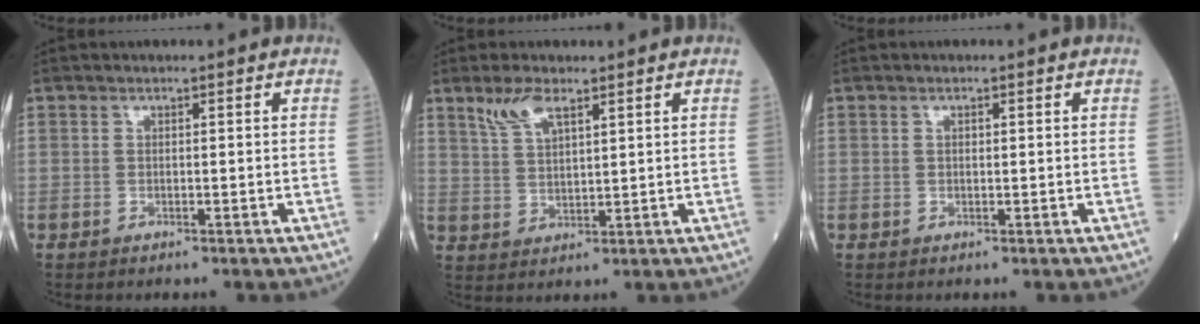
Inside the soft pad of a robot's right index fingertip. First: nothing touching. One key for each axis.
{"total": 5.1, "fx": 3.5, "fy": 1.3, "fz": 3.4, "tx": -0.079, "ty": 0.006, "tz": 0.076}
{"total": 0.6, "fx": 0.3, "fy": 0.2, "fz": 0.5, "tx": -0.012, "ty": 0.001, "tz": 0.007}